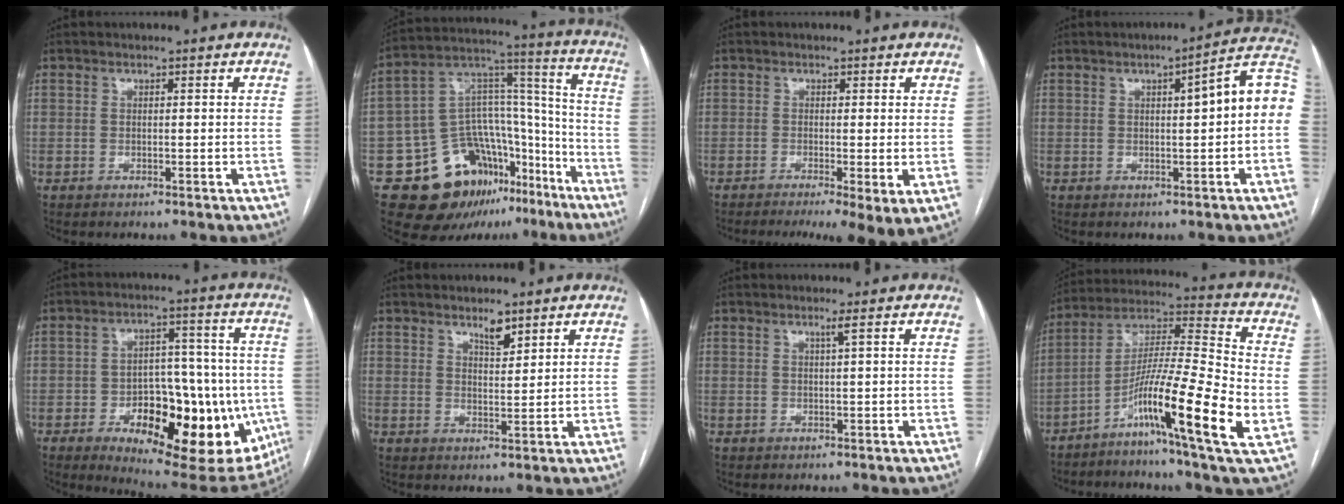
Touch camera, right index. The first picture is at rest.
{"total": 19.5, "force": [-11.7, 11.8, 10.2], "torque": [-0.144, 0.077, -0.179]}
{"total": 7.5, "force": [-4.2, 1.2, 6.1], "torque": [-0.084, -0.013, -0.068]}
{"total": 9.5, "force": [0.9, 0.9, 9.4], "torque": [-0.121, 0.029, 0.007]}
{"total": 22.6, "force": [-7.2, 9.8, 19.0], "torque": [-0.227, 0.011, -0.082]}
{"total": 3.1, "force": [2.4, 0.7, 1.8], "torque": [-0.034, -0.004, 0.042]}
{"total": 1.0, "force": [0.4, -0.5, 0.8], "torque": [-0.021, -0.004, 0.012]}
{"total": 18.1, "force": [-6.4, -0.1, 16.9], "torque": [-0.308, -0.011, -0.118]}